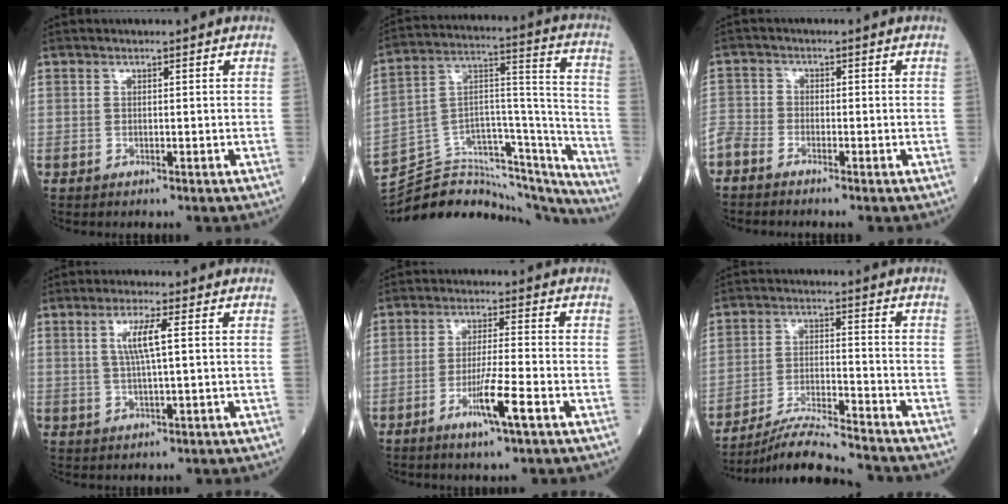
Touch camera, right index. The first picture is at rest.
{"total": 29.1, "force": [-27.2, 5.6, 8.4], "torque": [-0.104, 0.035, -0.402]}
{"total": 4.3, "force": [-3.7, 1.8, 1.1], "torque": [-0.023, -0.004, -0.084]}
{"total": 4.7, "force": [1.2, 0.0, 4.5], "torque": [-0.090, 0.002, 0.024]}
{"total": 6.8, "force": [-3.1, -0.2, 6.0], "torque": [-0.109, -0.011, -0.057]}
{"total": 9.9, "force": [-9.3, -0.8, 3.0], "torque": [-0.054, -0.007, -0.169]}